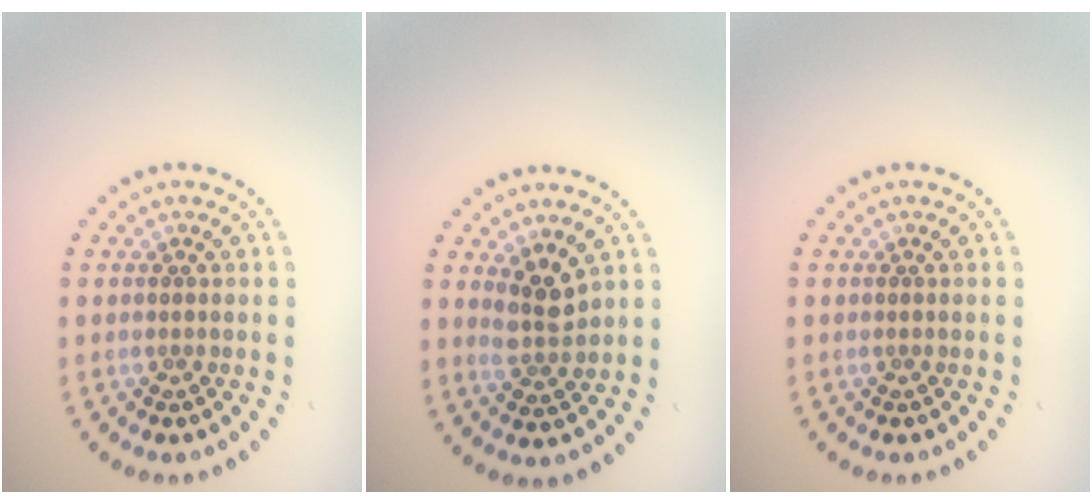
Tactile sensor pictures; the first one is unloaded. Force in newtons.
{"total": 2.6, "press": 2.4, "slide": 1.2}
{"total": 0.0}